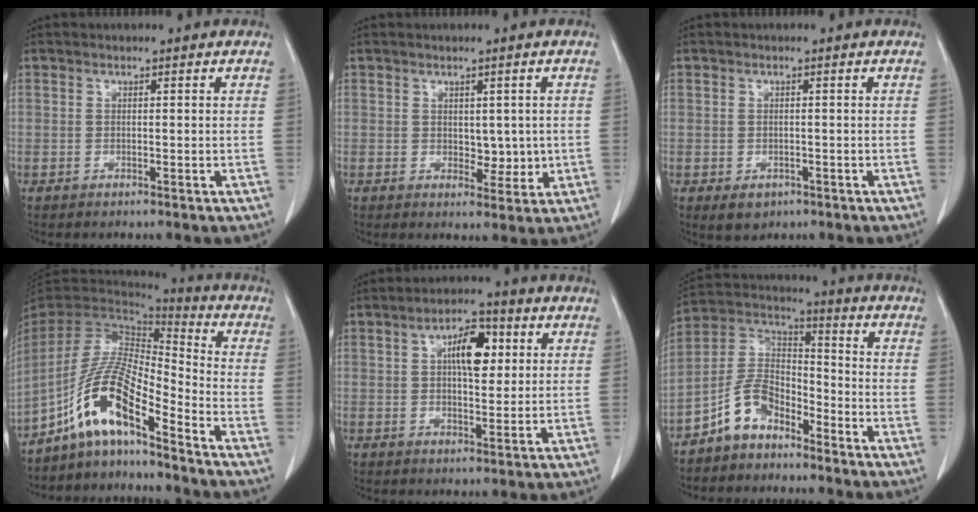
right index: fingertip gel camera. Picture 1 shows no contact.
{"total": 3.6, "force": [0.1, 2.2, 2.8], "torque": [-0.030, -0.005, 0.009]}
{"total": 2.6, "force": [-1.2, 2.0, 1.1], "torque": [-0.014, 0.000, -0.007]}
{"total": 11.5, "force": [-7.4, 1.9, 8.6], "torque": [-0.181, 0.013, -0.142]}
{"total": 7.4, "force": [2.0, 3.0, 6.5], "torque": [-0.106, 0.016, 0.033]}
{"total": 8.7, "force": [-6.0, 4.7, 4.1], "torque": [-0.088, 0.026, -0.121]}